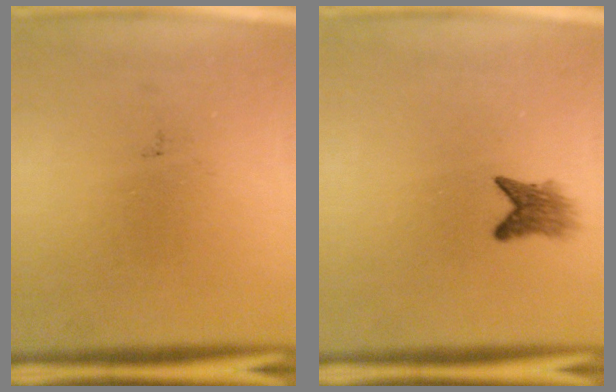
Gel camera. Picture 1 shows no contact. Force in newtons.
{"total": 2.9}